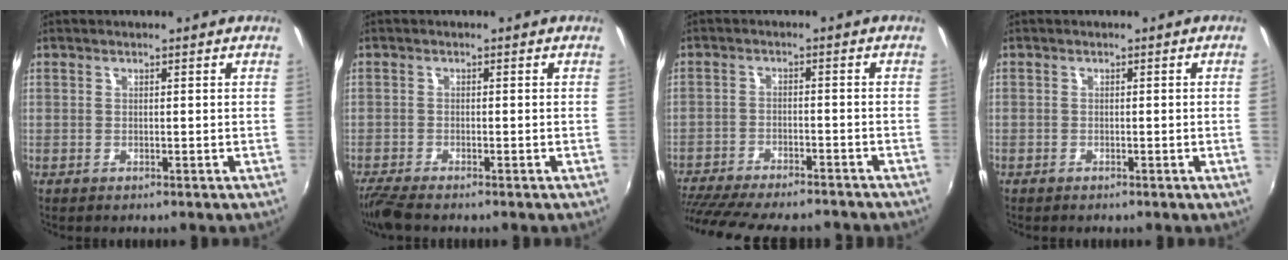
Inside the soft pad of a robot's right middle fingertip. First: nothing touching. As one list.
[{"total": 4.2, "force": [-3.6, 0.4, 2.2], "torque": [-0.058, -0.021, -0.069]}, {"total": 19.3, "force": [-16.4, 4.8, 9.0], "torque": [-0.188, -0.032, -0.246]}, {"total": 0.8, "force": [-0.2, -0.5, 0.6], "torque": [-0.006, -0.003, -0.003]}]